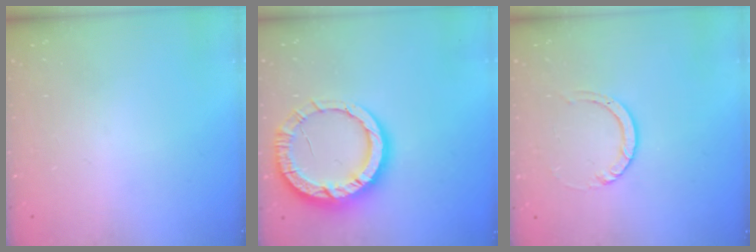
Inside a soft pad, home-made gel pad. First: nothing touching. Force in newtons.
{"total": 13.6, "press": 13.5, "slide": 1.4}
{"total": 3.0, "press": 3.0, "slide": 0.3}